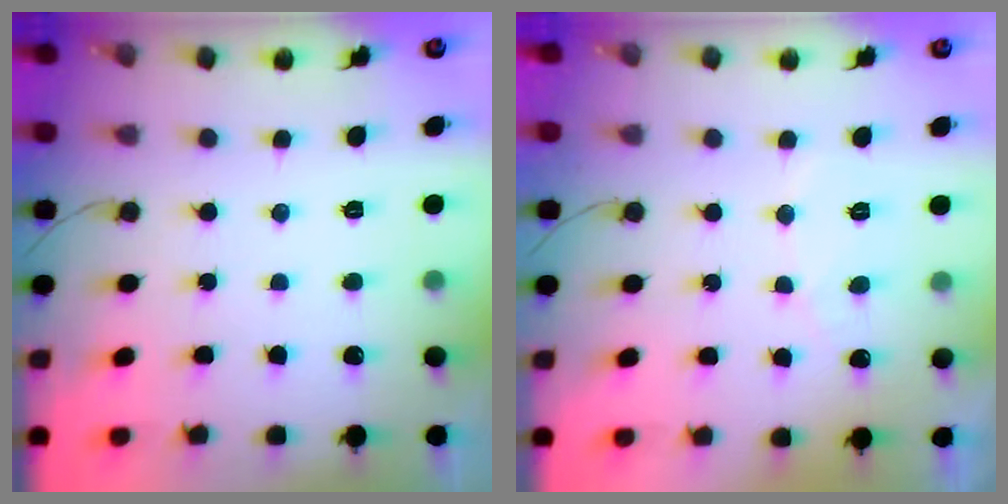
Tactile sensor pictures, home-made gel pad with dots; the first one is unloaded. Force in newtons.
{"total": 3.9, "press": 3.9, "slide": 0.2}